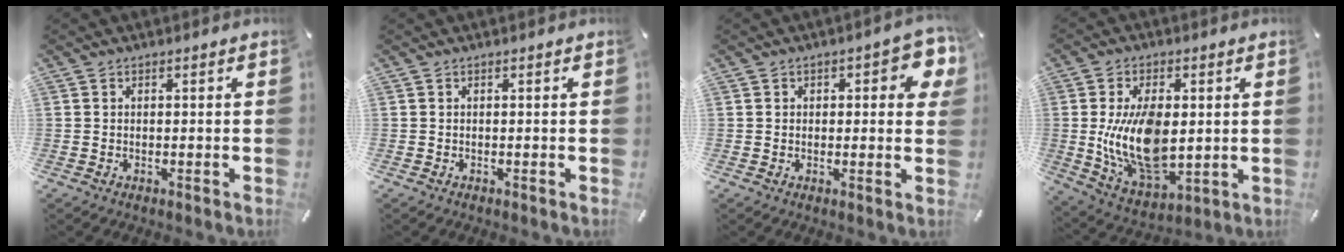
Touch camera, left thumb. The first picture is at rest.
{"total": 0.0}
{"total": 5.5, "force": [1.9, 2.9, 4.2], "torque": [-0.046, -0.002, 0.024]}
{"total": 17.0, "force": [0.6, 10.4, 13.4], "torque": [-0.272, -0.014, 0.012]}